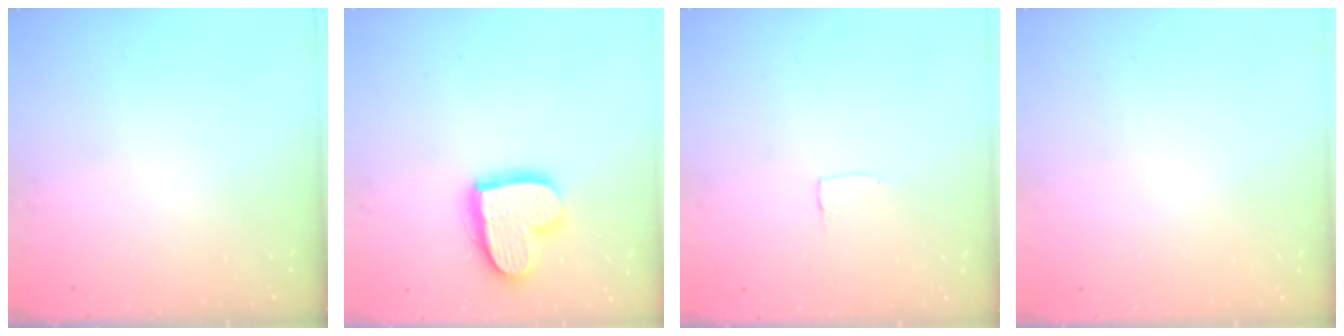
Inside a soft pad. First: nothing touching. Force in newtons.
{"total": 15.7, "press": 15.7, "slide": 1.4}
{"total": 1.2, "press": 1.2, "slide": 0.0}
{"total": 0.0}